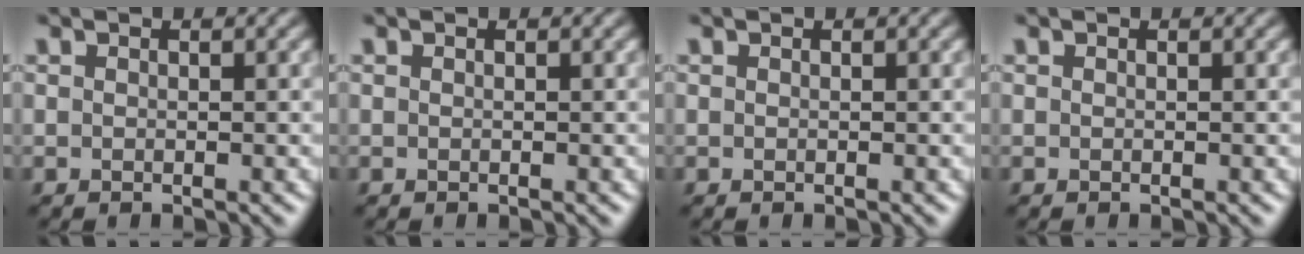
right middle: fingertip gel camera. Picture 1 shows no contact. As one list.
[{"total": 0.0}, {"total": 0.0}, {"total": 0.0}]